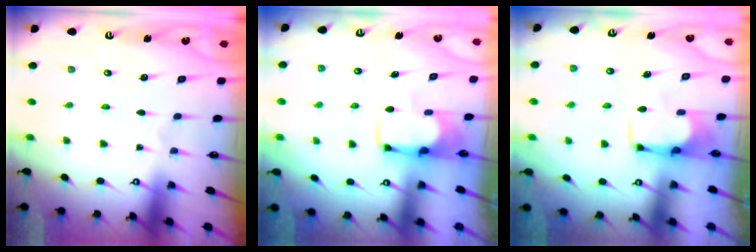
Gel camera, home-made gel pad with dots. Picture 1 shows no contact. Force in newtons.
{"total": 1.6, "press": 1.5, "slide": 0.6}
{"total": 2.5, "press": 2.4, "slide": 0.9}